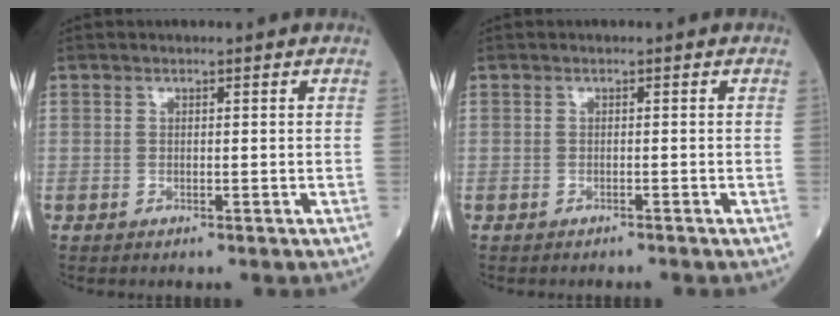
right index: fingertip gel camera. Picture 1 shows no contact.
{"total": 0.5, "force": [-0.5, 0.0, 0.1], "torque": [-0.004, -0.002, -0.010]}